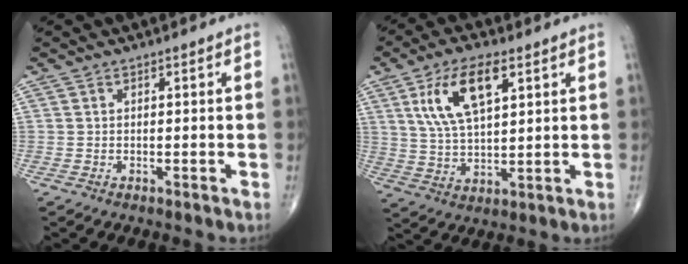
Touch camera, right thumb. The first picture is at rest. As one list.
[{"total": 12.2, "force": [4.9, 5.1, 9.9], "torque": [-0.184, -0.008, 0.095]}]